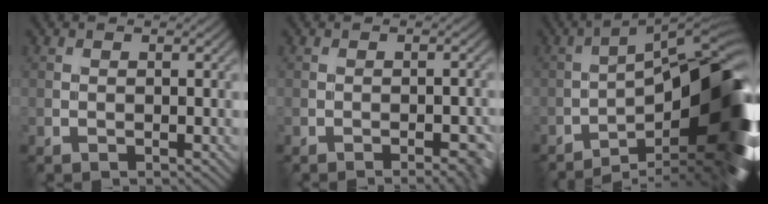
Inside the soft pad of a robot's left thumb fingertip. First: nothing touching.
{"total": 2.9, "force": [-1.6, 0.7, 2.4], "torque": [-0.029, 0.001, -0.016]}
{"total": 15.3, "force": [-6.6, 4.5, 13.0], "torque": [-0.164, 0.002, -0.111]}